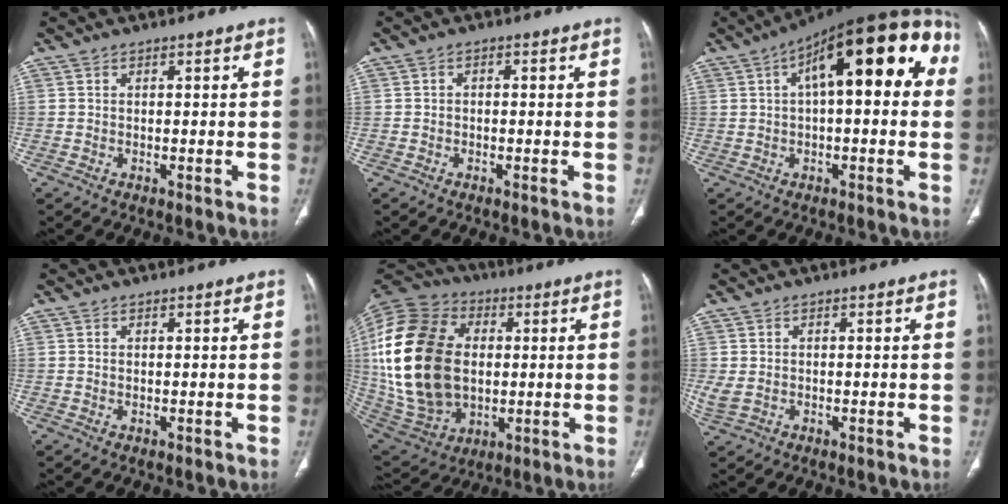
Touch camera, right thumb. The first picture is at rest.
{"total": 0.6, "force": [-0.3, 0.4, 0.4], "torque": [0.000, 0.003, -0.010]}
{"total": 22.3, "force": [5.5, 9.0, 19.6], "torque": [-0.255, 0.046, 0.069]}
{"total": 0.0}
{"total": 29.2, "force": [1.9, 20.3, 21.0], "torque": [-0.431, 0.001, 0.047]}
{"total": 2.8, "force": [-0.3, 1.7, 2.1], "torque": [-0.057, 0.007, 0.000]}